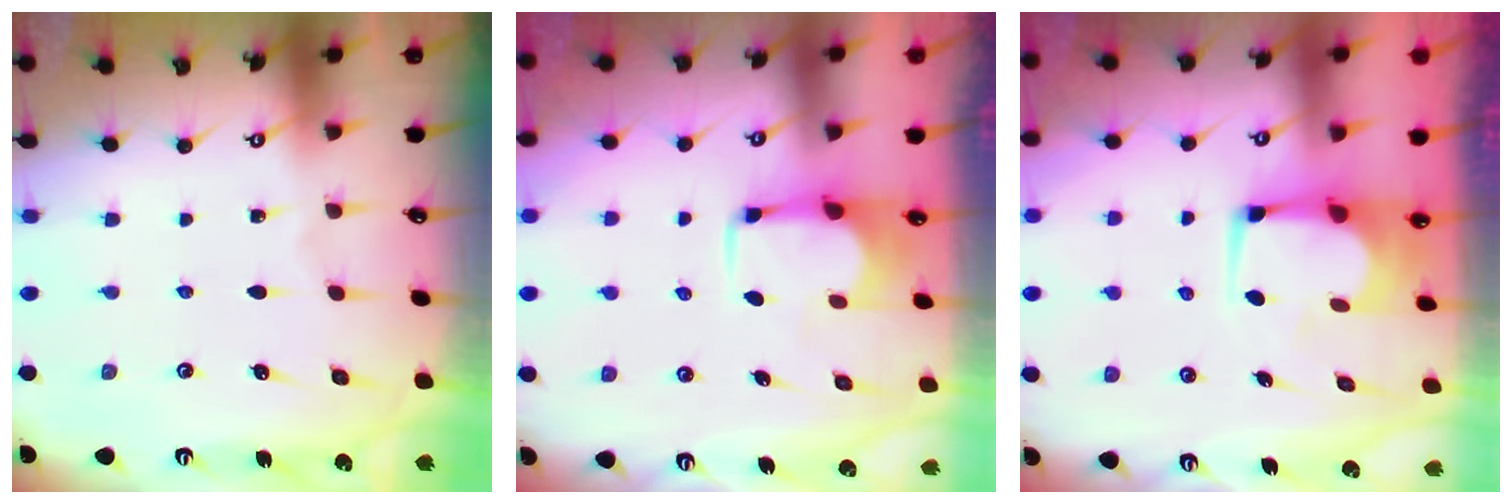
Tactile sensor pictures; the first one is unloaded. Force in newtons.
{"total": 2.3, "press": 2.3, "slide": 0.4}
{"total": 2.9, "press": 2.9, "slide": 0.2}